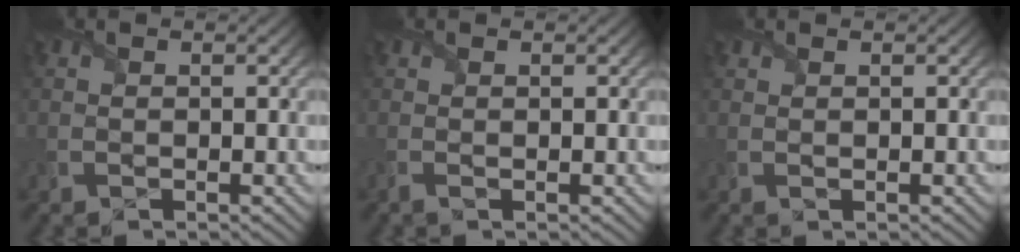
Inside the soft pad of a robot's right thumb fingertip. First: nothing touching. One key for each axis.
{"total": 0.6, "fx": 0.0, "fy": 0.1, "fz": 0.5, "tx": -0.018, "ty": 0.001, "tz": -0.003}
{"total": 0.8, "fx": 0.7, "fy": 0.1, "fz": 0.2, "tx": -0.006, "ty": 0.004, "tz": 0.013}